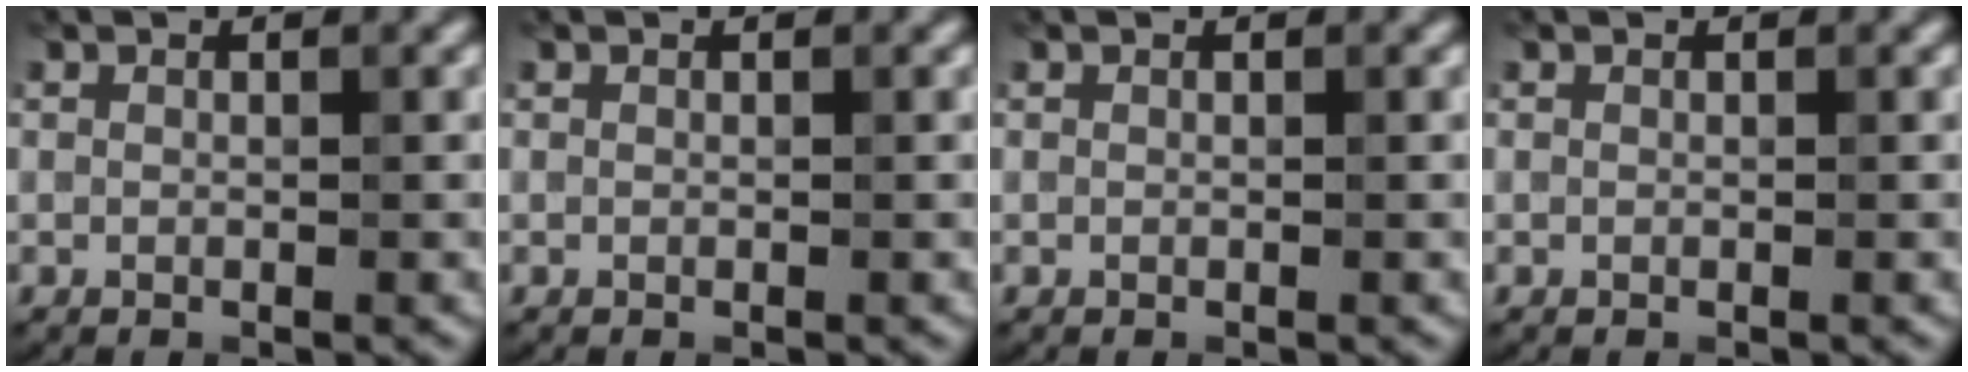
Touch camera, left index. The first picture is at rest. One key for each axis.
{"total": 0.0}
{"total": 0.0}
{"total": 0.0}